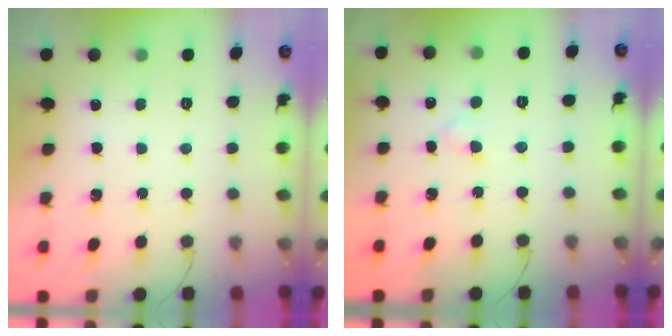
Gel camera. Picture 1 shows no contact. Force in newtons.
{"total": 2.0, "press": 1.7, "slide": 0.9}